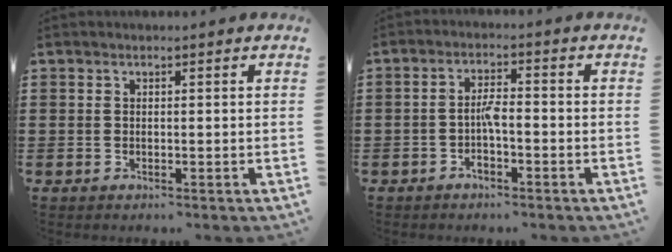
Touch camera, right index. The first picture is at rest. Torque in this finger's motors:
{"motor_torque": [1.64, 0.50, 0.45, 0.10]}